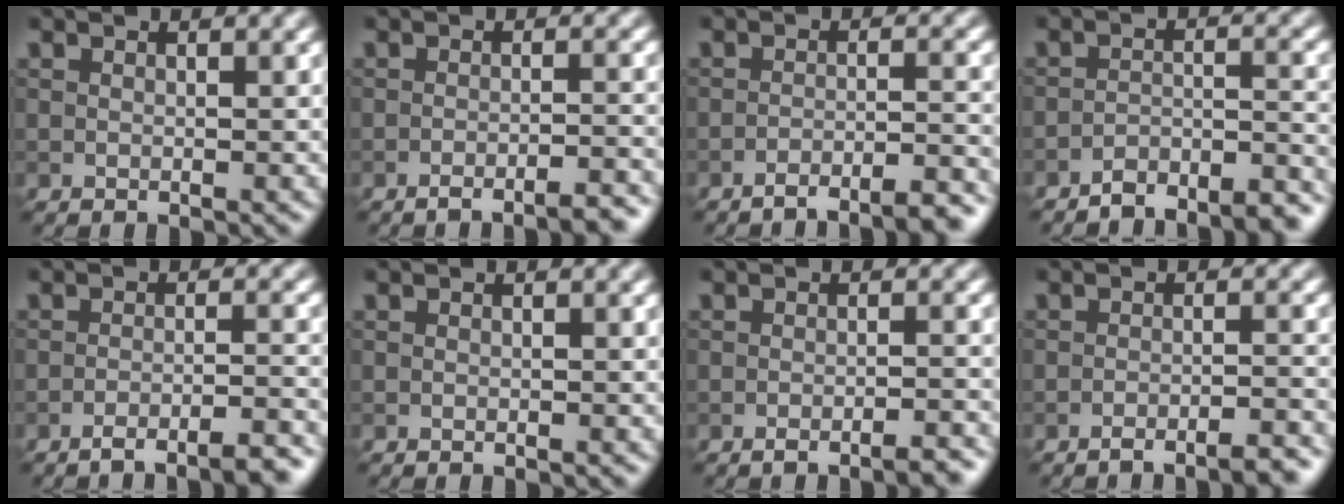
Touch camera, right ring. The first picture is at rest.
{"total": 3.8, "force": [-3.0, 0.6, 2.2], "torque": [-0.027, 0.008, -0.047]}
{"total": 5.9, "force": [-5.0, 1.0, 3.0], "torque": [-0.039, 0.008, -0.070]}
{"total": 6.3, "force": [-5.8, 1.4, 2.2], "torque": [-0.027, -0.005, -0.089]}
{"total": 5.4, "force": [-4.3, 1.0, 3.2], "torque": [-0.041, 0.005, -0.064]}
{"total": 0.0}
{"total": 3.2, "force": [-2.3, 0.6, 2.0], "torque": [-0.019, 0.007, -0.037]}
{"total": 4.3, "force": [-3.5, 0.7, 2.4], "torque": [-0.031, 0.007, -0.054]}